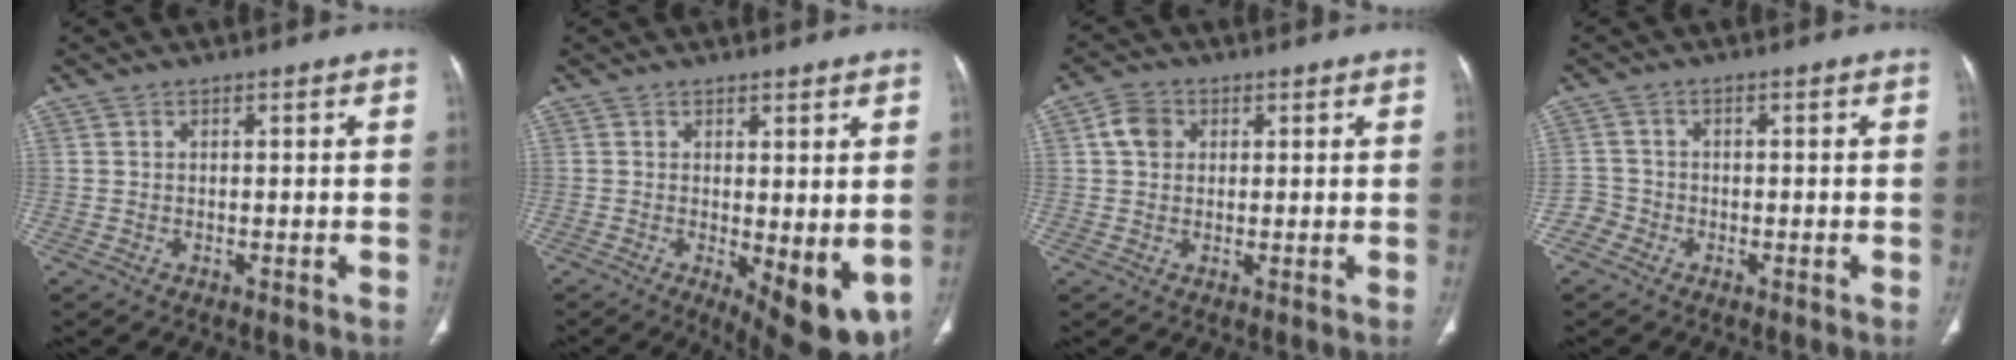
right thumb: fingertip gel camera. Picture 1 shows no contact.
{"total": 9.9, "force": [-1.5, 3.7, 9.1], "torque": [-0.115, -0.024, -0.010]}
{"total": 4.4, "force": [1.1, 3.6, 2.2], "torque": [-0.029, 0.005, 0.018]}
{"total": 2.5, "force": [-1.4, 2.1, -0.2], "torque": [0.015, 0.013, -0.036]}